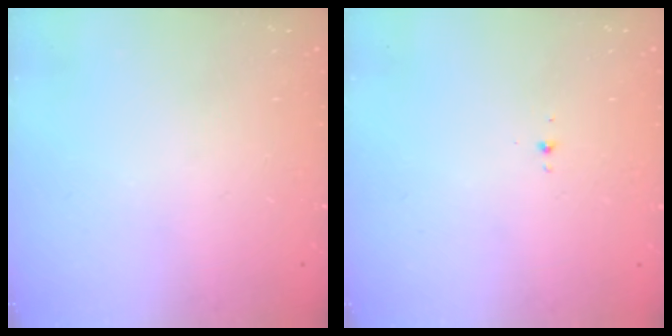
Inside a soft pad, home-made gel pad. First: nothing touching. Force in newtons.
{"total": 1.9, "press": 1.8, "slide": 0.7}